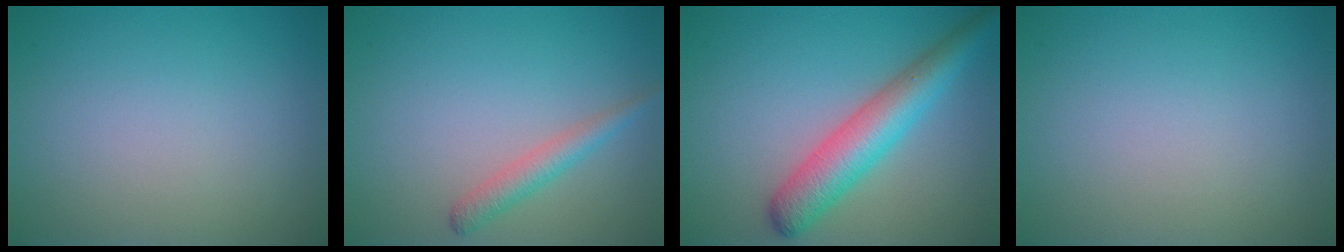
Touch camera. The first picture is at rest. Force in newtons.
{"total": 2.0, "press": 2.0, "slide": 0.1}
{"total": 5.6, "press": 5.6, "slide": 0.1}
{"total": 0.0}